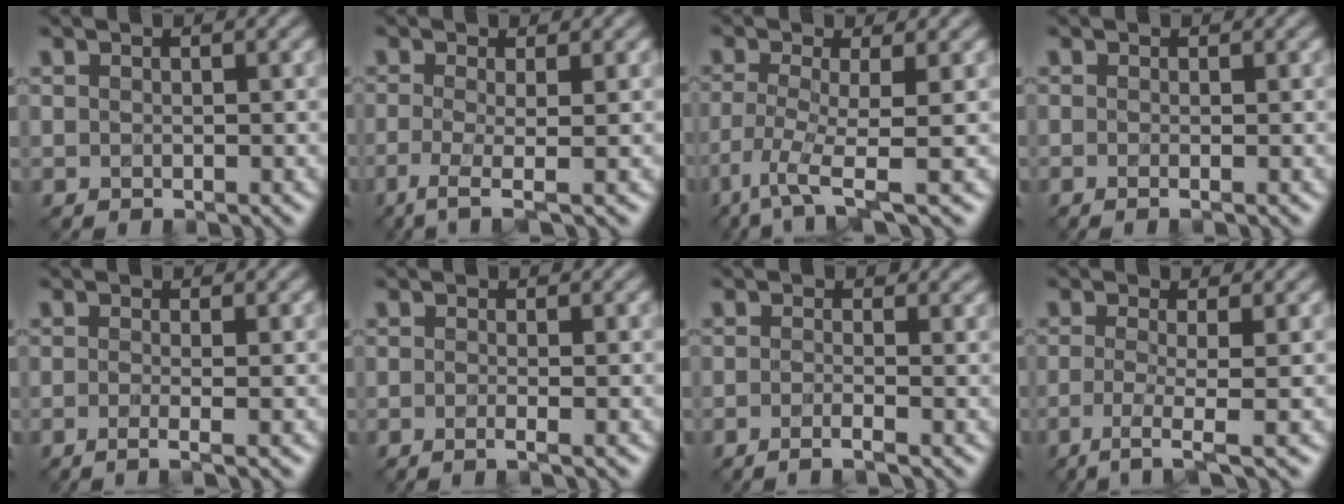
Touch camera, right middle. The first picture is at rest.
{"total": 3.3, "force": [-1.2, 0.7, 3.0], "torque": [-0.055, -0.010, -0.032]}
{"total": 4.6, "force": [-2.4, 0.6, 3.9], "torque": [-0.079, -0.011, -0.055]}
{"total": 1.2, "force": [-0.3, 0.4, 1.1], "torque": [-0.013, -0.009, -0.013]}
{"total": 2.4, "force": [-0.6, 0.9, 2.1], "torque": [-0.020, -0.009, -0.021]}
{"total": 1.7, "force": [-0.5, 0.7, 1.5], "torque": [-0.012, -0.012, -0.025]}
{"total": 1.9, "force": [-0.9, 0.5, 1.7], "torque": [-0.024, -0.003, -0.027]}
{"total": 3.5, "force": [-1.3, 0.7, 3.2], "torque": [-0.058, -0.008, -0.033]}